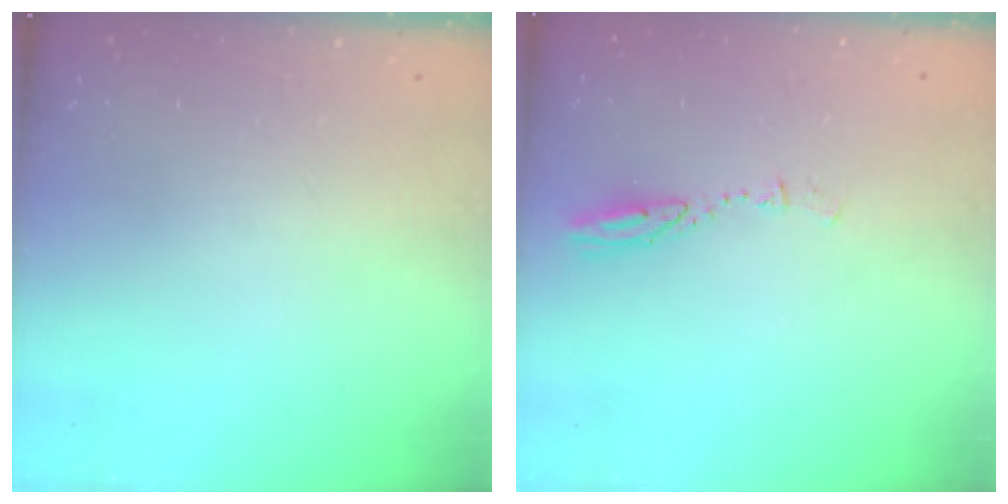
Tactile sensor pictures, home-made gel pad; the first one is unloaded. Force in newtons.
{"total": 4.0, "press": 4.0, "slide": 0.3}